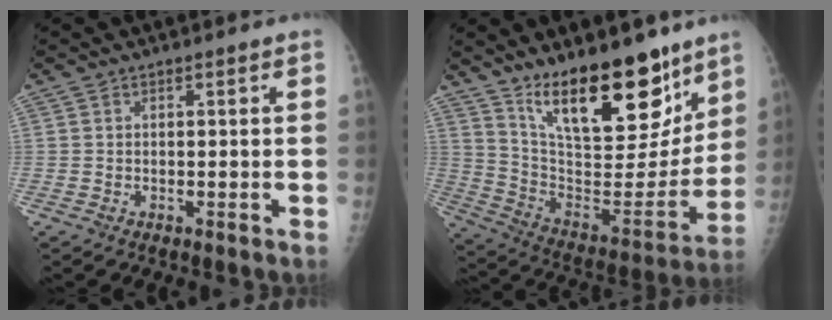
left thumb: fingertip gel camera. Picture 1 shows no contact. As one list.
[{"total": 23.8, "force": [16.0, 9.0, 15.1], "torque": [-0.185, -0.093, 0.271]}]